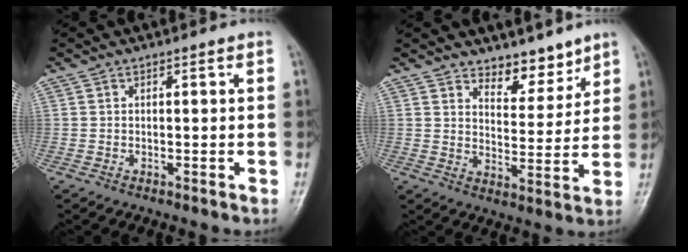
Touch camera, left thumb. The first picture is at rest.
{"total": 6.9, "force": [5.6, 3.2, 2.4], "torque": [-0.005, -0.047, 0.093]}